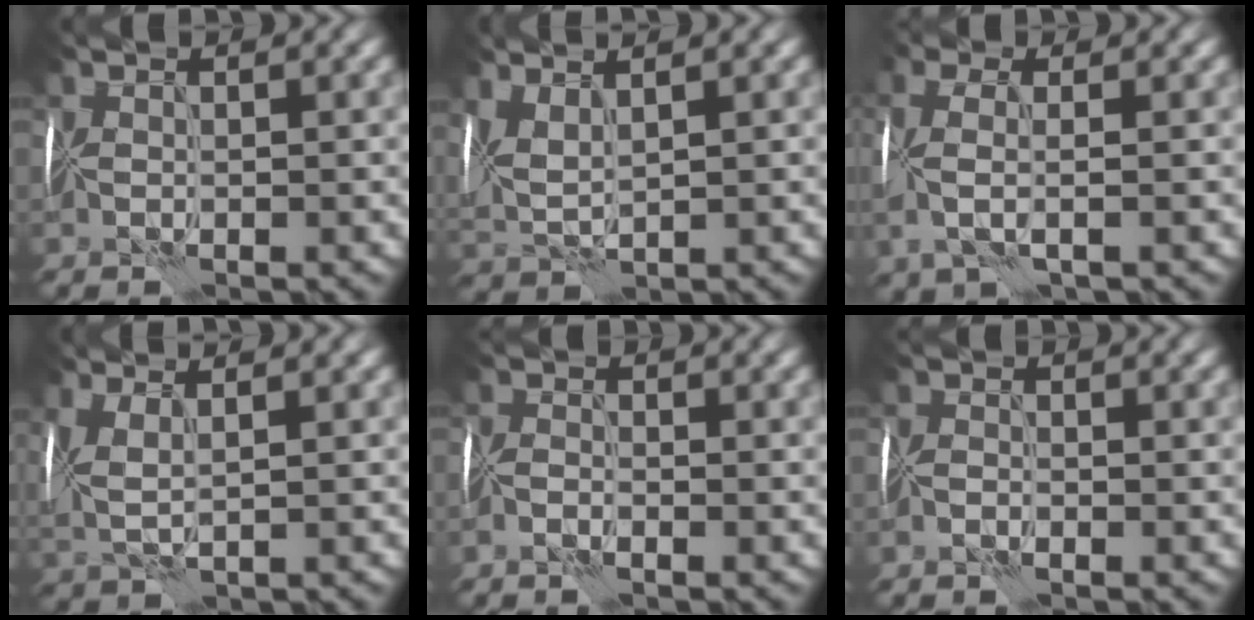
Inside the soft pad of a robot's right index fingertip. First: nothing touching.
{"total": 3.6, "force": [1.8, 1.4, 2.8], "torque": [-0.076, 0.012, 0.042]}
{"total": 3.7, "force": [-0.1, 1.2, 3.5], "torque": [-0.095, 0.000, -0.010]}
{"total": 3.6, "force": [1.1, 1.3, 3.2], "torque": [-0.085, 0.003, 0.025]}
{"total": 1.3, "force": [-1.1, 0.1, 0.6], "torque": [-0.018, 0.001, -0.029]}
{"total": 1.0, "force": [-0.9, 0.0, 0.4], "torque": [-0.011, 0.001, -0.022]}